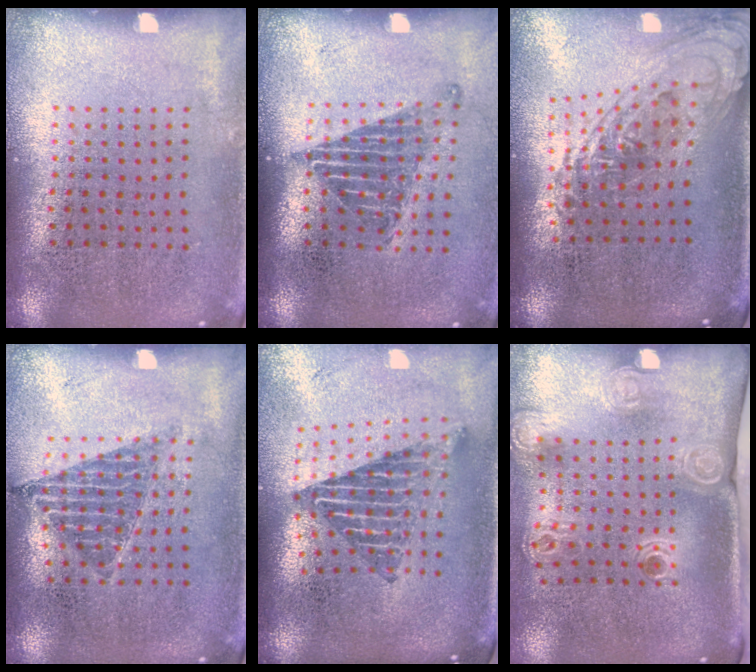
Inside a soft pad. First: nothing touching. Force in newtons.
{"total": 1.3, "press": 1.1, "slide": 0.8}
{"total": 1.3, "press": 1.2, "slide": 0.5}
{"total": 0.9, "press": 0.8, "slide": 0.3}
{"total": 2.2, "press": 1.6, "slide": 1.6}
{"total": 2.4, "press": 1.7, "slide": 1.7}